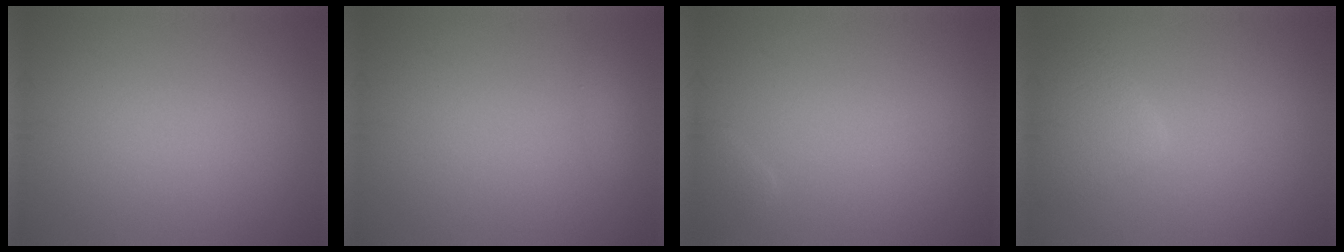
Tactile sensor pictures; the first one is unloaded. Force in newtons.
{"total": 0.8, "press": 0.8, "slide": 0.0}
{"total": 0.8, "press": 0.8, "slide": 0.0}
{"total": 2.7, "press": 2.7, "slide": 0.3}